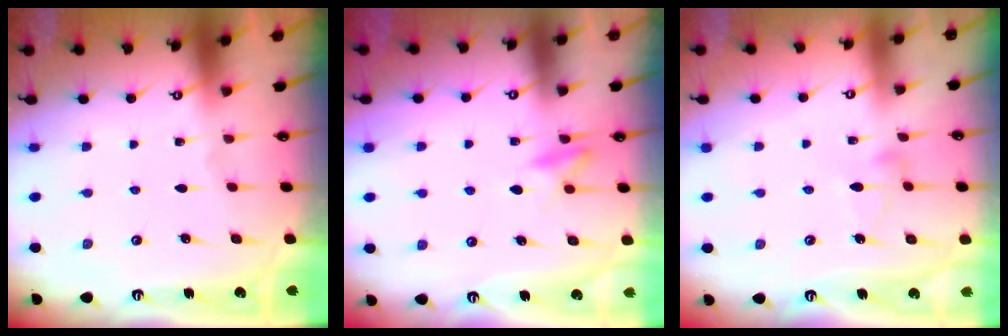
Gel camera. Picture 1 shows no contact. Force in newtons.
{"total": 9.5, "press": 9.4, "slide": 1.4}
{"total": 3.9, "press": 3.9, "slide": 0.3}